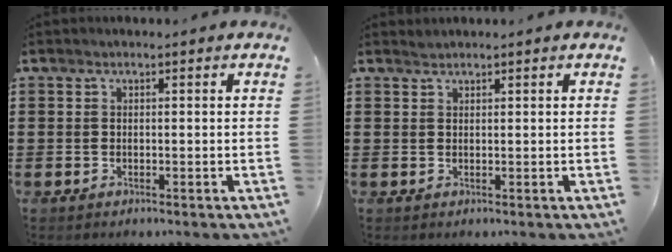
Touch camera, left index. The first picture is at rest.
{"total": 0.6, "force": [0.6, 0.0, -0.1], "torque": [0.000, 0.000, 0.012]}